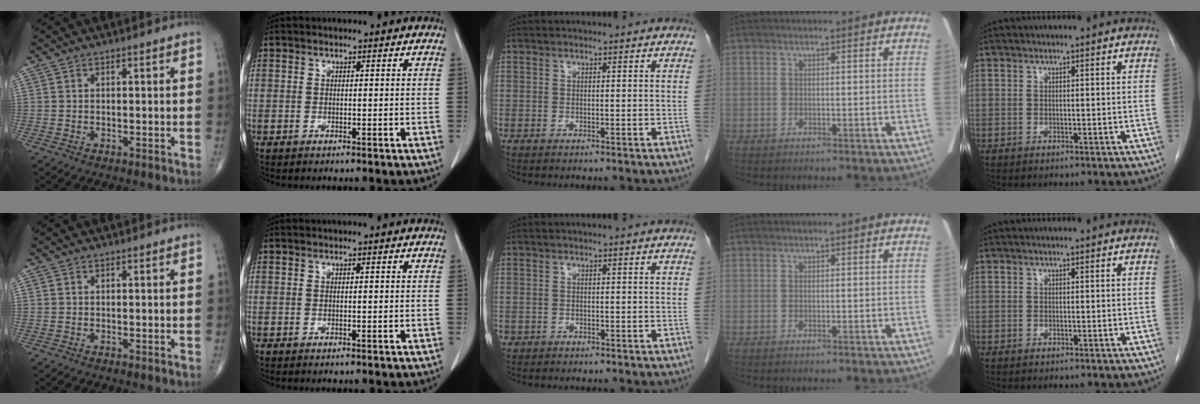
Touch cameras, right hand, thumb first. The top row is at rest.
{"middle": {"total": 0.5, "force": [-0.2, 0.5, 0.0], "torque": [-0.006, 0.004, -0.002]}}